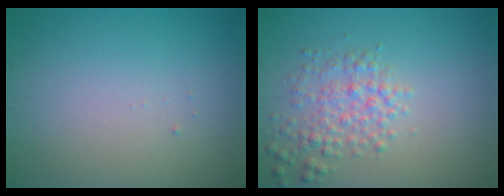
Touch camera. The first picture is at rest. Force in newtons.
{"total": 3.2, "press": 3.2, "slide": 0.1}